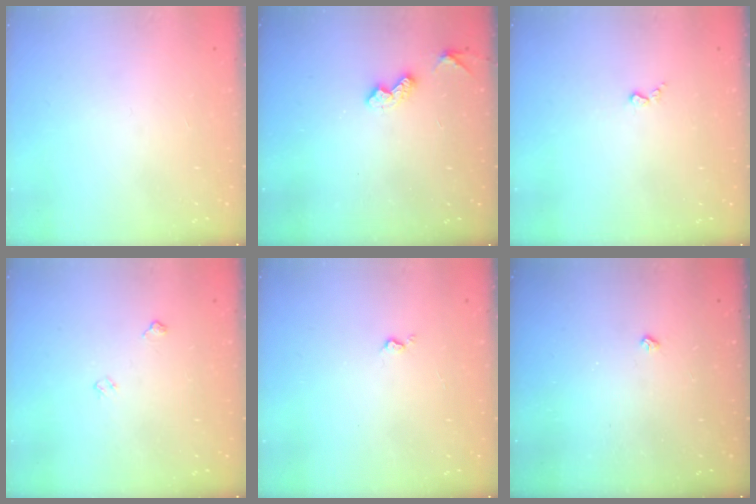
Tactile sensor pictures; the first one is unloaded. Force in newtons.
{"total": 4.1, "press": 4.1, "slide": 0.6}
{"total": 3.0, "press": 2.9, "slide": 0.5}
{"total": 4.4, "press": 4.4, "slide": 0.6}
{"total": 2.9, "press": 2.9, "slide": 0.5}
{"total": 2.2, "press": 2.1, "slide": 0.4}